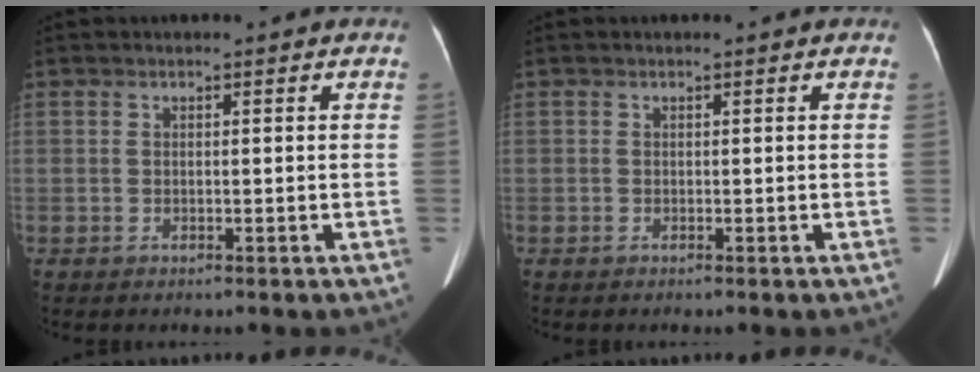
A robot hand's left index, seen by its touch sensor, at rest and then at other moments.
{"total": 0.0}